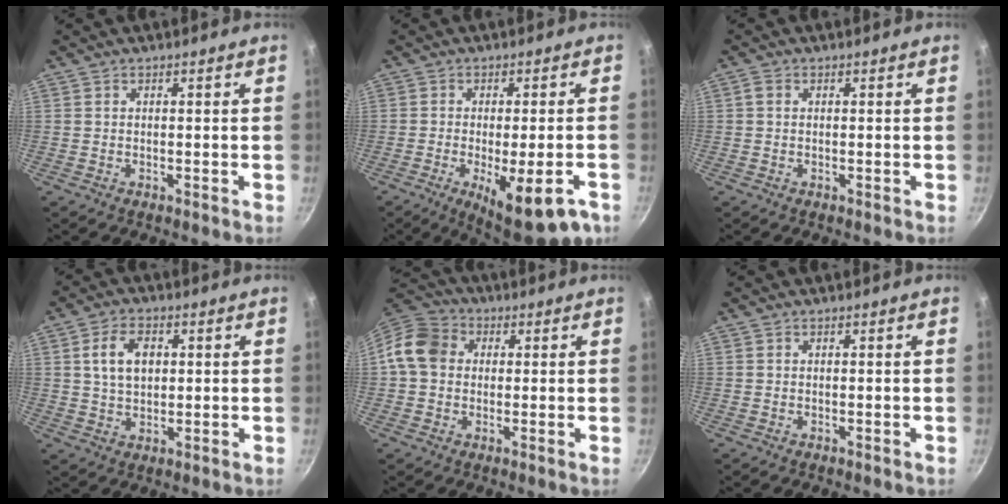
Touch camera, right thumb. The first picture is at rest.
{"total": 13.4, "force": [-6.2, 3.9, 11.2], "torque": [-0.137, -0.001, -0.080]}
{"total": 1.1, "force": [0.2, 0.7, 0.8], "torque": [-0.015, 0.003, 0.002]}
{"total": 7.6, "force": [1.7, 5.0, 5.6], "torque": [-0.084, 0.003, 0.029]}
{"total": 9.1, "force": [0.8, 7.7, 4.8], "torque": [-0.061, 0.020, -0.005]}
{"total": 0.0}